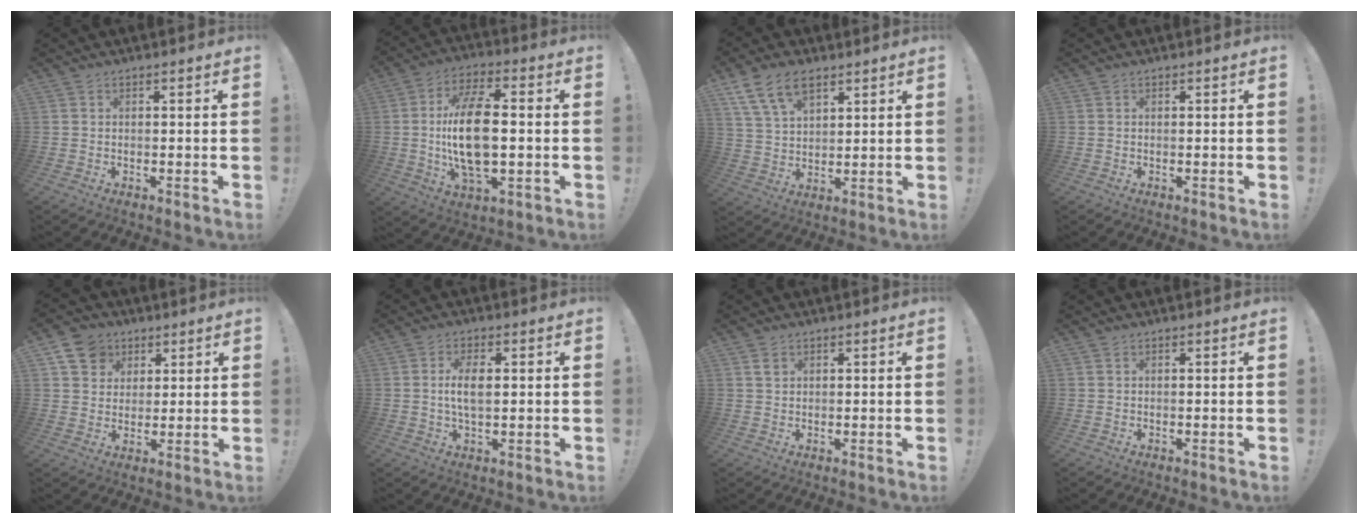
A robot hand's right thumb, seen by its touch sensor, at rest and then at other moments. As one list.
[{"total": 17.7, "force": [-0.2, 8.4, 15.6], "torque": [-0.294, -0.003, -0.008]}, {"total": 11.4, "force": [6.7, 6.6, 6.4], "torque": [-0.115, -0.018, 0.129]}, {"total": 0.0}, {"total": 10.2, "force": [4.9, 8.3, 3.3], "torque": [-0.054, -0.022, 0.100]}, {"total": 6.4, "force": [0.7, 3.0, 5.7], "torque": [-0.104, -0.002, 0.007]}, {"total": 2.1, "force": [1.2, 1.5, 0.7], "torque": [0.007, -0.010, 0.020]}, {"total": 0.0}]